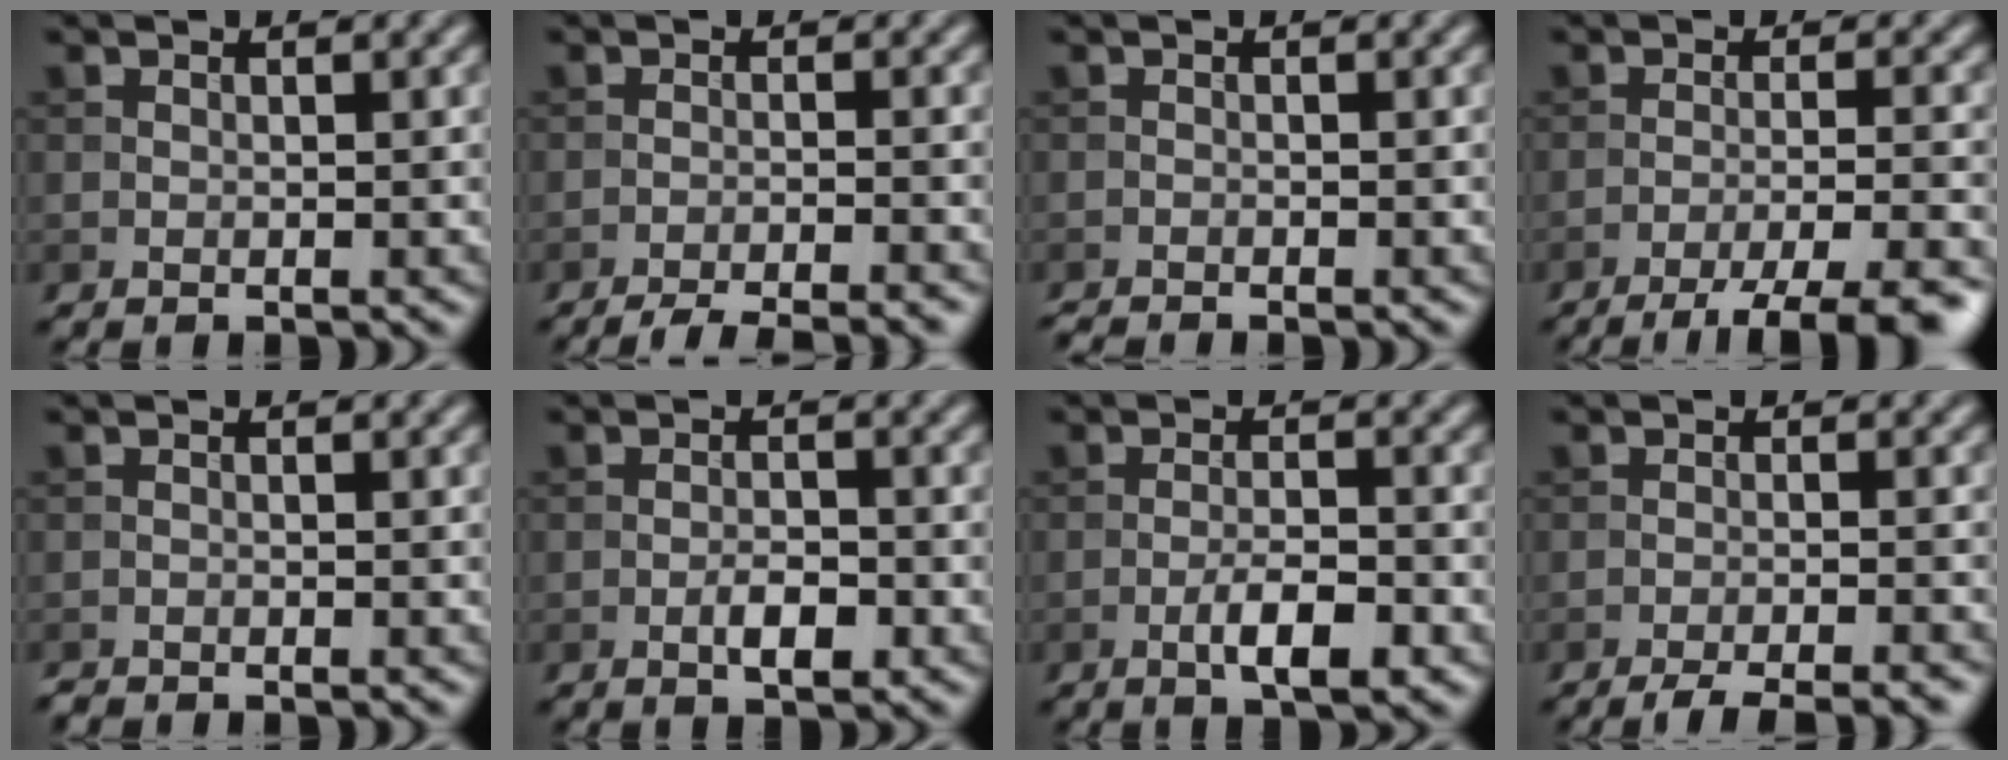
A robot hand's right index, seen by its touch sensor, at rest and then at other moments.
{"total": 5.5, "force": [-4.8, 0.8, 2.5], "torque": [-0.037, -0.010, -0.075]}
{"total": 1.1, "force": [-1.0, 0.0, 0.4], "torque": [-0.009, -0.002, -0.021]}
{"total": 7.8, "force": [-5.7, 1.4, 5.0], "torque": [-0.067, -0.007, -0.079]}
{"total": 0.9, "force": [-0.9, 0.0, 0.1], "torque": [0.000, -0.003, -0.018]}
{"total": 2.5, "force": [-1.1, 0.9, 2.1], "torque": [-0.033, 0.001, -0.020]}
{"total": 4.0, "force": [-1.8, 1.1, 3.4], "torque": [-0.062, 0.001, -0.032]}
{"total": 5.1, "force": [-4.1, 0.9, 2.9], "torque": [-0.039, -0.010, -0.066]}